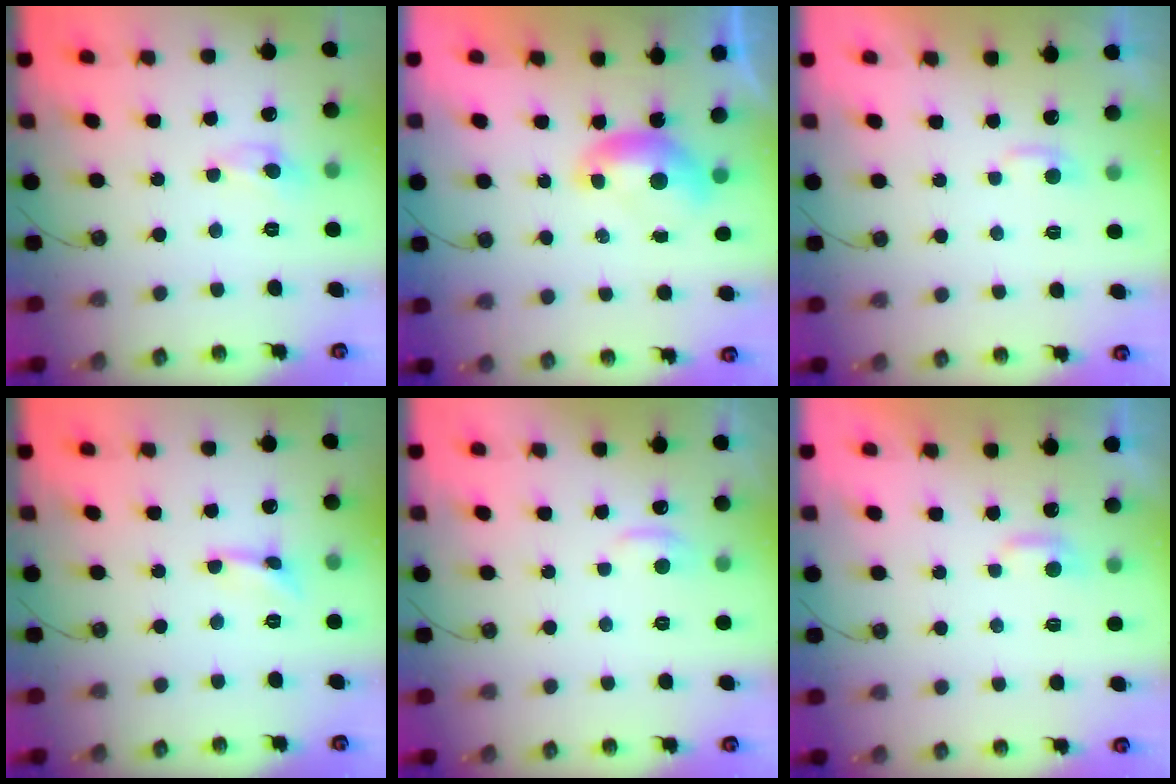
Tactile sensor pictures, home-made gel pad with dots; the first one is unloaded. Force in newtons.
{"total": 0.0}
{"total": 2.2, "press": 2.1, "slide": 0.5}
{"total": 0.0}
{"total": 0.8, "press": 0.2, "slide": 0.8}
{"total": 1.6, "press": 1.4, "slide": 0.7}